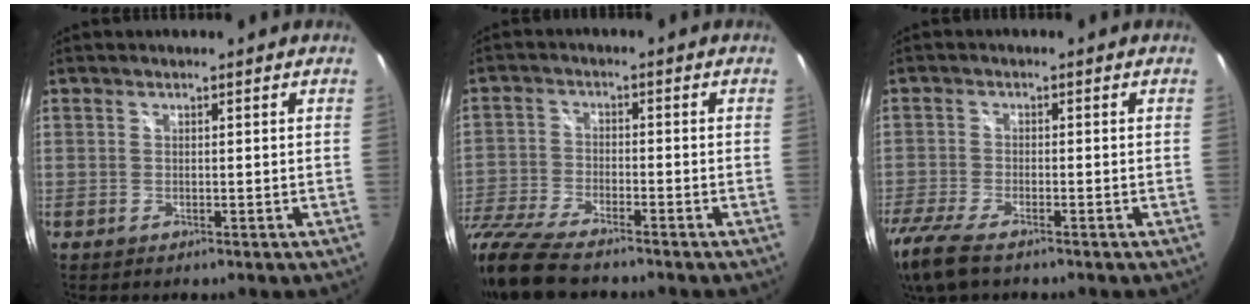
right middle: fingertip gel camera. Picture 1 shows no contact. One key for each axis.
{"total": 12.8, "fx": -10.7, "fy": 2.8, "fz": 6.3, "tx": -0.157, "ty": -0.029, "tz": -0.207}
{"total": 10.3, "fx": -7.6, "fy": 2.9, "fz": 6.4, "tx": -0.159, "ty": -0.043, "tz": -0.146}